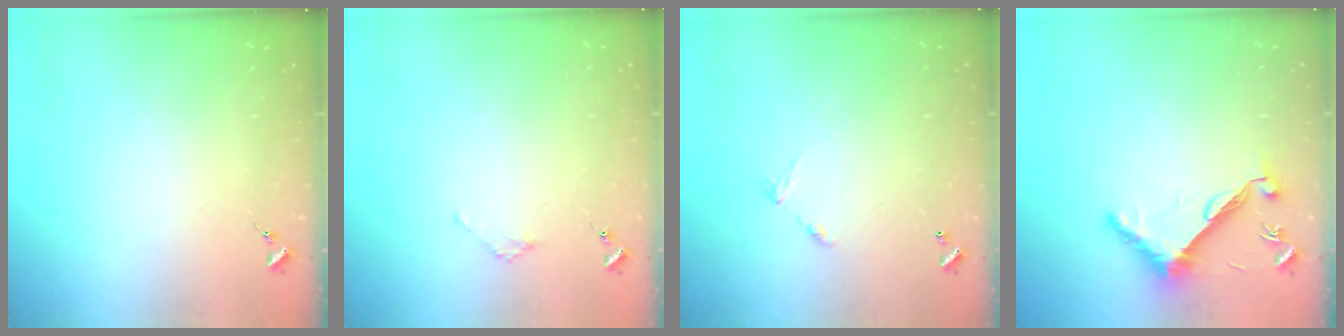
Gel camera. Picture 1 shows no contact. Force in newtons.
{"total": 2.1, "press": 2.1, "slide": 0.2}
{"total": 6.0, "press": 6.0, "slide": 0.5}
{"total": 8.3, "press": 8.2, "slide": 0.5}